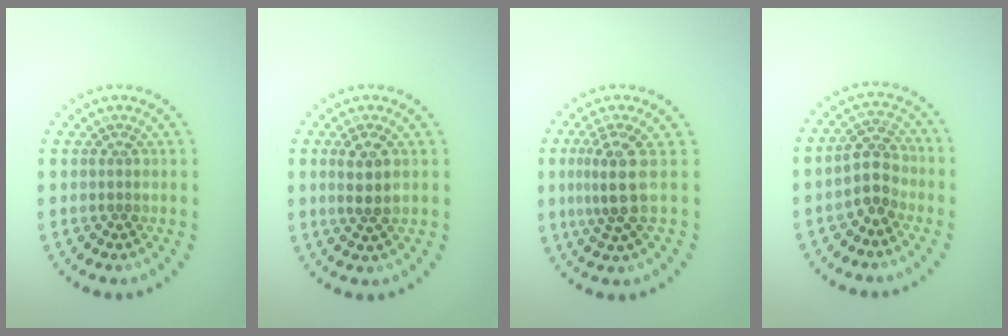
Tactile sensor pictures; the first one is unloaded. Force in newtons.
{"total": 2.4, "press": 2.2, "slide": 1.0}
{"total": 3.3, "press": 2.5, "slide": 2.2}
{"total": 2.8, "press": 2.6, "slide": 1.1}